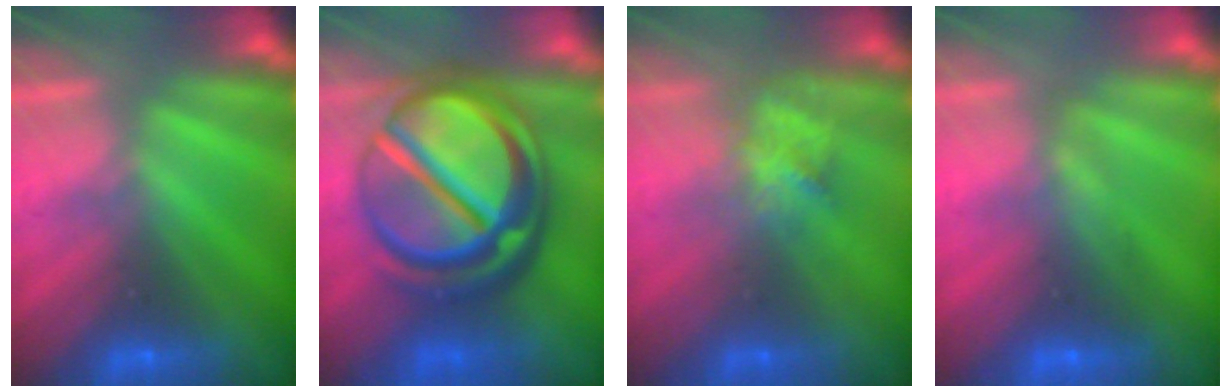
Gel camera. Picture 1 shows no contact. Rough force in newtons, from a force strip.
{"total": 7.4}
{"total": 2.8}
{"total": 1.7}